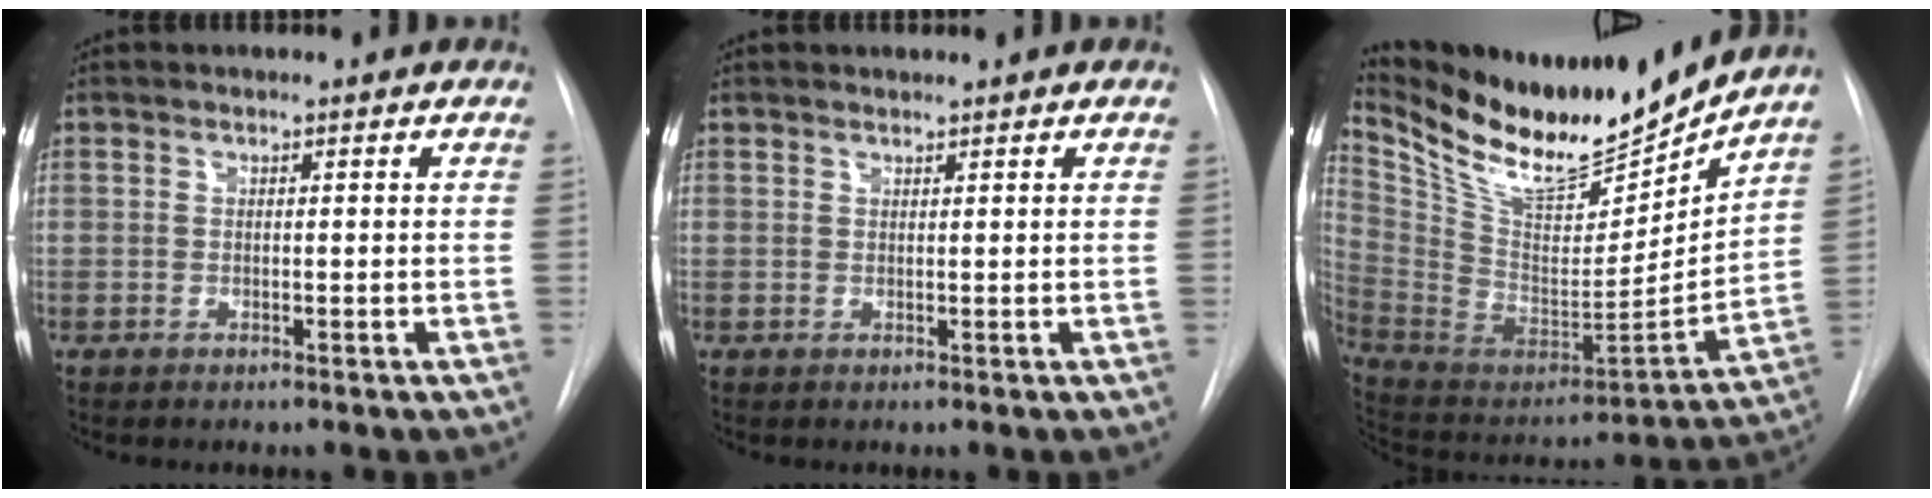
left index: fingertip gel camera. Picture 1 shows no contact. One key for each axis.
{"total": 1.1, "fx": 1.1, "fy": -0.1, "fz": 0.2, "tx": -0.003, "ty": 0.011, "tz": 0.024}
{"total": 20.7, "fx": 18.7, "fy": 2.8, "fz": 8.5, "tx": -0.167, "ty": -0.043, "tz": 0.329}